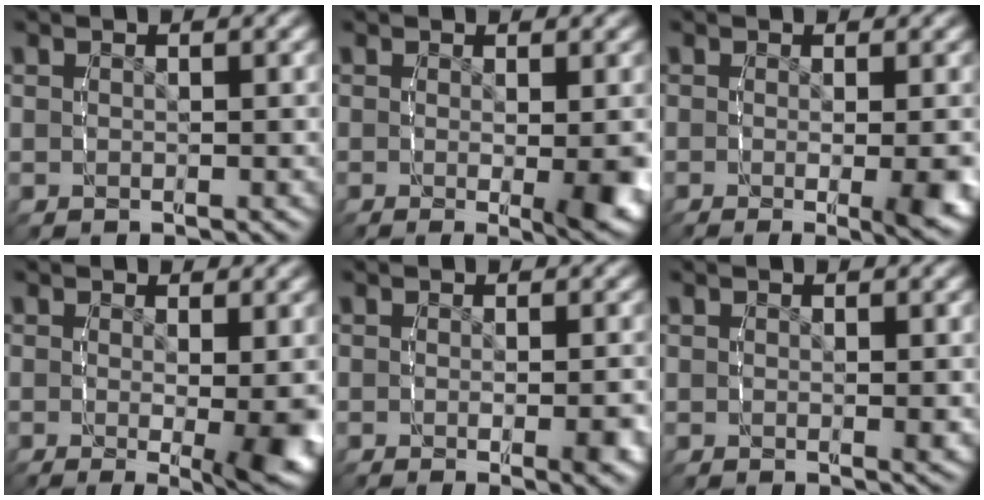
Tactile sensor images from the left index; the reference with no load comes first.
{"total": 3.2, "force": [-0.5, 0.1, 3.1], "torque": [-0.043, -0.017, -0.008]}
{"total": 3.1, "force": [-0.8, 0.0, 3.0], "torque": [-0.042, -0.013, -0.015]}
{"total": 4.2, "force": [-0.8, 0.3, 4.1], "torque": [-0.048, -0.021, -0.012]}
{"total": 1.7, "force": [-0.7, -0.1, 1.5], "torque": [-0.020, -0.004, -0.013]}
{"total": 0.5, "force": [0.1, -0.1, 0.5], "torque": [-0.001, -0.004, 0.002]}